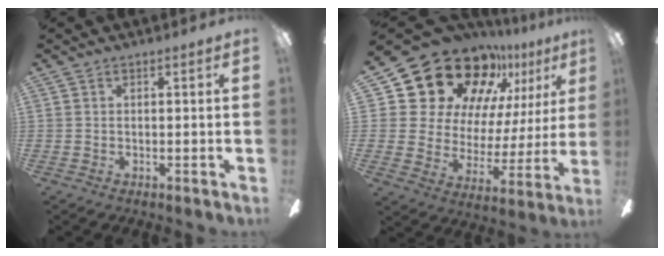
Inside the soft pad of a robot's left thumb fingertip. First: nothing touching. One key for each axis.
{"total": 22.9, "fx": 16.5, "fy": 12.9, "fz": 9.2, "tx": -0.163, "ty": -0.122, "tz": 0.318}